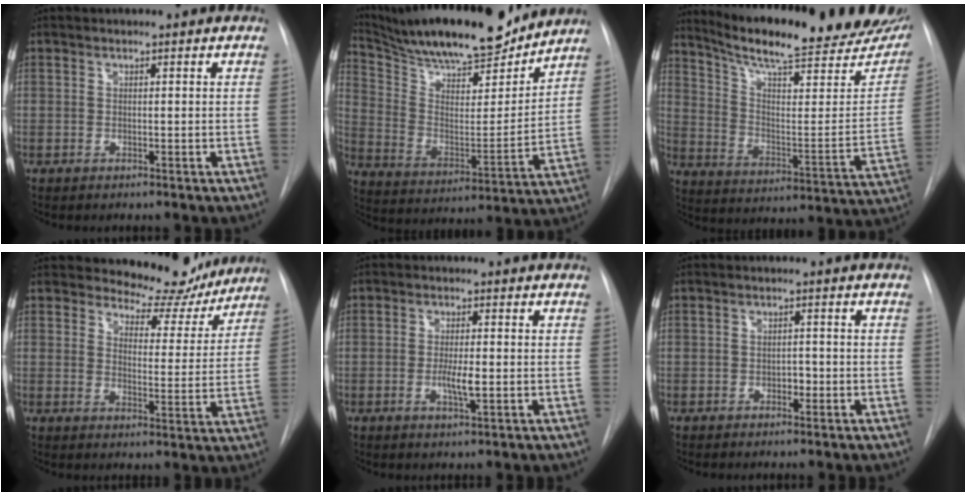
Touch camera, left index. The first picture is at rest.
{"total": 22.3, "force": [19.8, 4.0, 9.4], "torque": [-0.168, -0.005, 0.314]}
{"total": 27.7, "force": [23.0, 4.0, 15.0], "torque": [-0.229, -0.062, 0.310]}
{"total": 11.2, "force": [10.5, 3.7, 1.3], "torque": [0.002, -0.025, 0.124]}
{"total": 3.4, "force": [-0.6, 0.5, 3.3], "torque": [-0.062, -0.004, -0.010]}
{"total": 1.4, "force": [-0.6, 0.9, 1.0], "torque": [-0.012, 0.004, -0.009]}